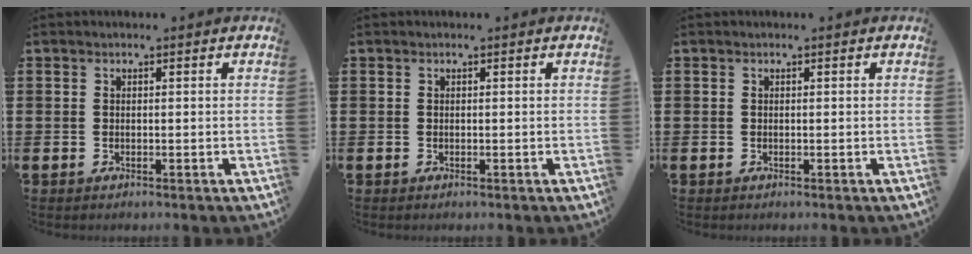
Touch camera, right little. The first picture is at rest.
{"total": 0.0}
{"total": 0.0}